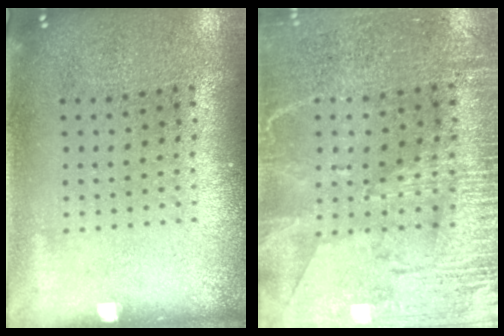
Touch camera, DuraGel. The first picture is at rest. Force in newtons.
{"total": 3.3, "press": 3.0, "slide": 1.5}